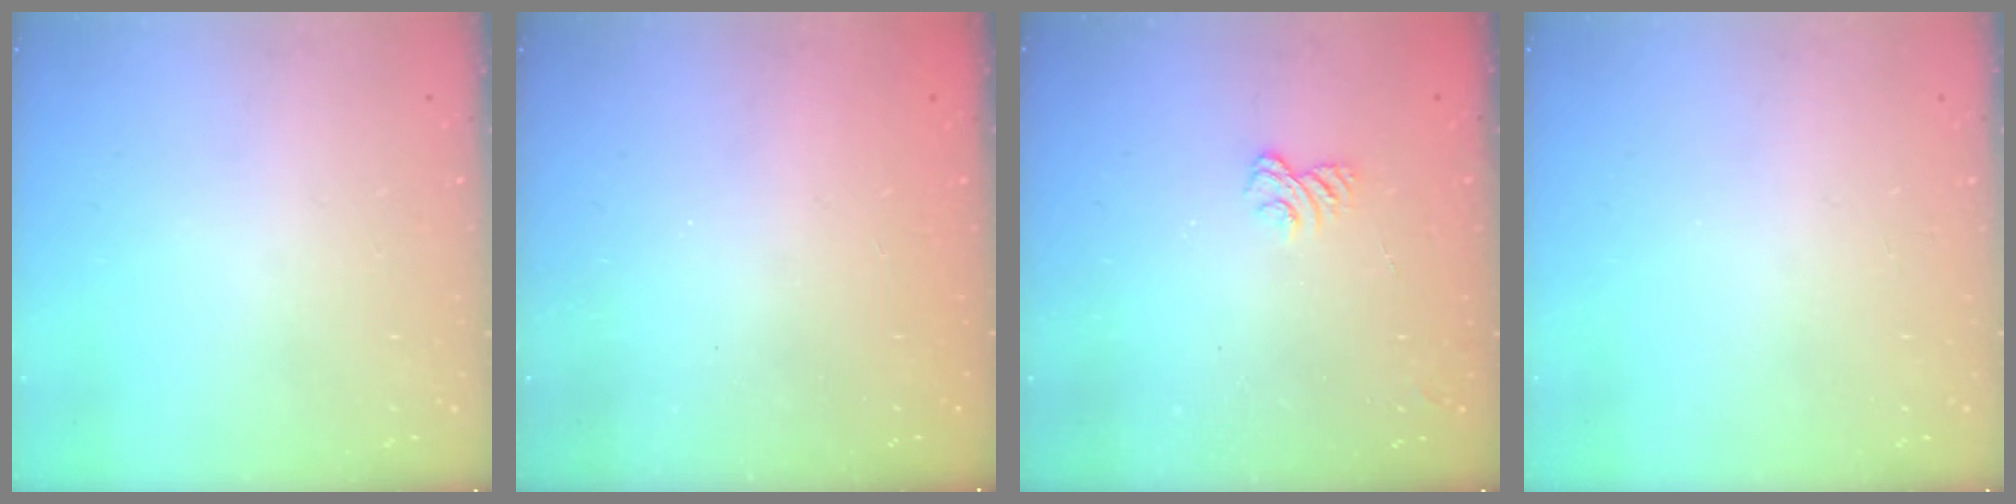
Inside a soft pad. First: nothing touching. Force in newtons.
{"total": 2.6, "press": 2.4, "slide": 0.8}
{"total": 2.6, "press": 2.2, "slide": 1.3}
{"total": 0.0}